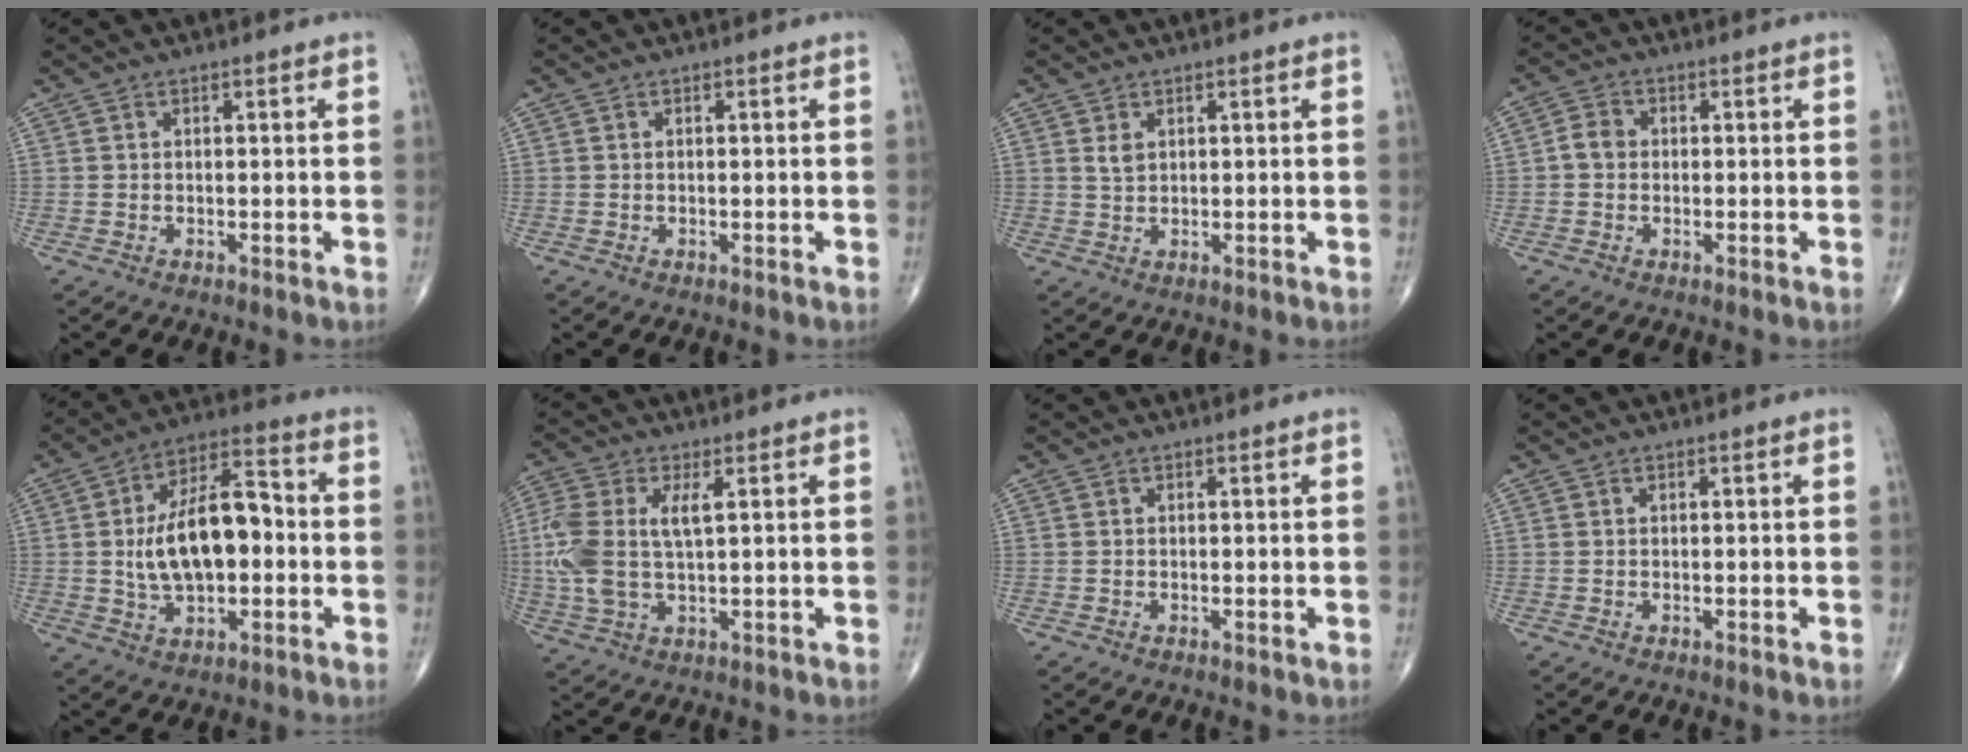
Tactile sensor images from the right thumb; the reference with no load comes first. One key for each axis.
{"total": 0.0}
{"total": 1.8, "fx": 0.9, "fy": 1.1, "fz": 1.2, "tx": -0.019, "ty": -0.002, "tz": 0.021}
{"total": 3.0, "fx": -0.2, "fy": 2.5, "fz": 1.6, "tx": -0.024, "ty": 0.009, "tz": -0.010}
{"total": 16.4, "fx": -0.4, "fy": 8.6, "fz": 13.9, "tx": -0.221, "ty": 0.027, "tz": -0.010}
{"total": 11.2, "fx": 1.8, "fy": 5.3, "fz": 9.7, "tx": -0.248, "ty": 0.010, "tz": 0.039}
{"total": 0.0}
{"total": 0.0}